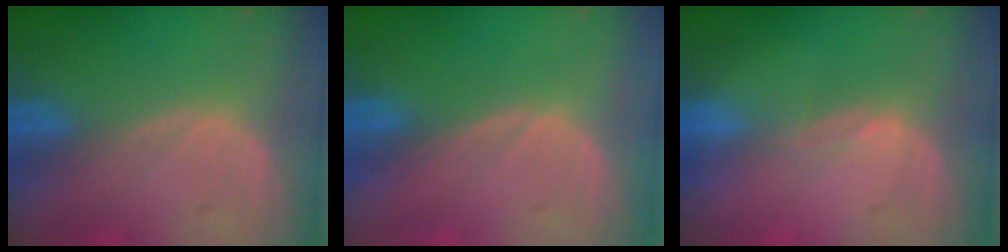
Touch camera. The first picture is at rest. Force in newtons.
{"total": 0.0}
{"total": 1.0, "press": 0.7, "slide": 0.7}